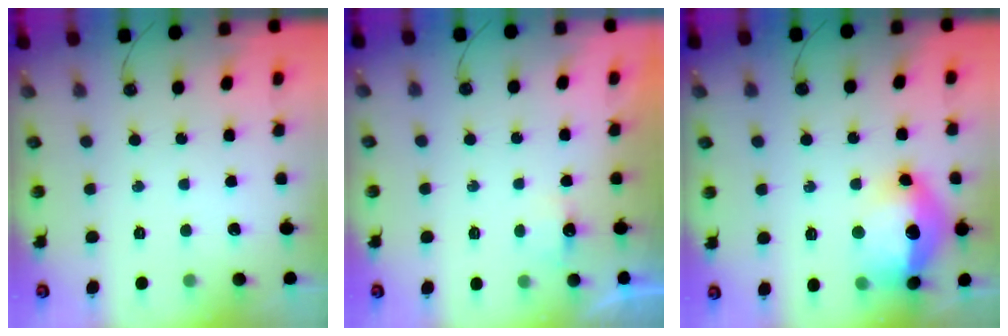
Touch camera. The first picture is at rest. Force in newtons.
{"total": 2.8, "press": 2.7, "slide": 0.4}
{"total": 17.5, "press": 17.4, "slide": 1.6}